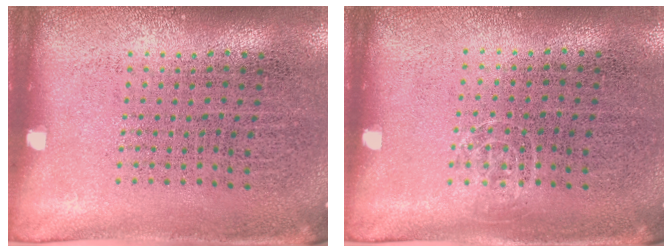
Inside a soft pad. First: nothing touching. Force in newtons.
{"total": 0.6, "press": 0.5, "slide": 0.4}